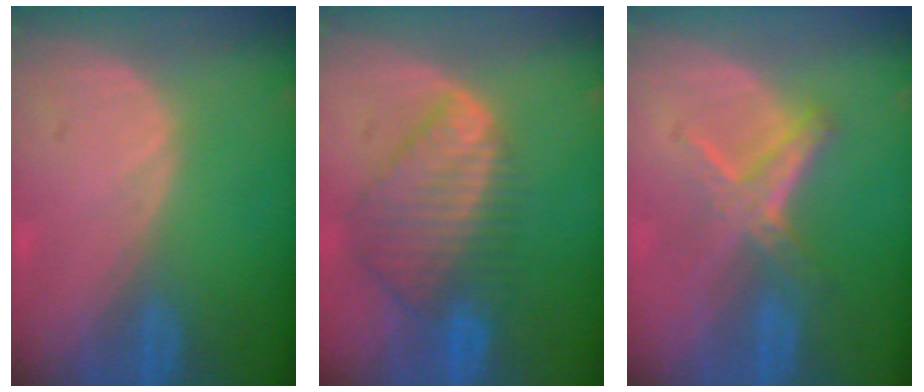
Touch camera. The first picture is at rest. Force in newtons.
{"total": 9.0, "press": 7.7, "slide": 4.5}
{"total": 5.2, "press": 5.1, "slide": 0.9}